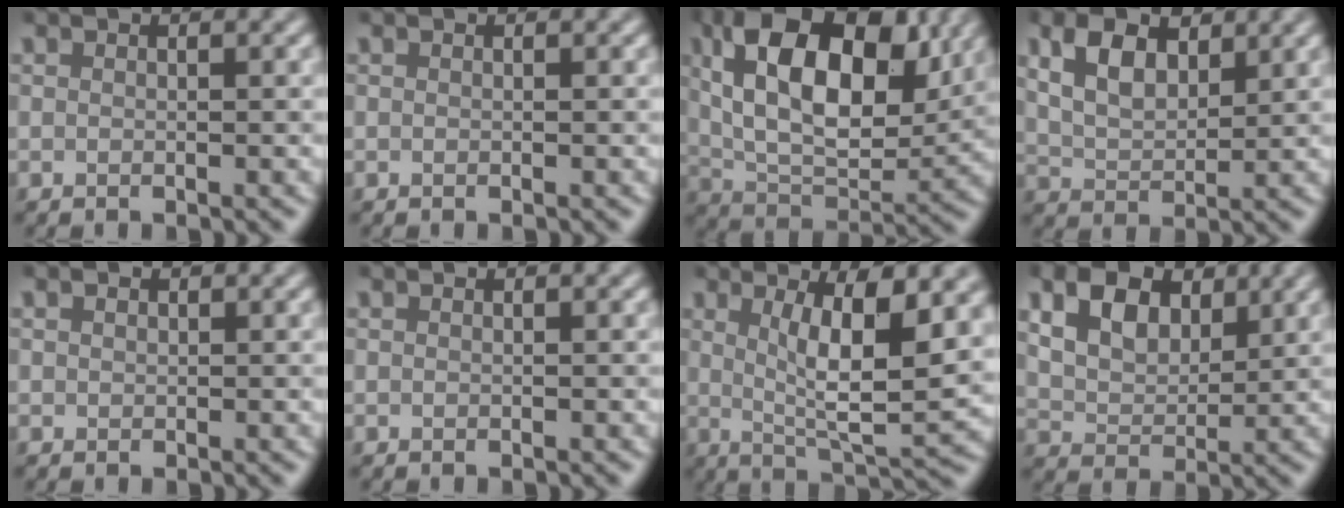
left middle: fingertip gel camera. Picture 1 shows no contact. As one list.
[{"total": 0.0}, {"total": 12.7, "force": [4.4, 6.7, 9.8], "torque": [-0.157, 0.012, 0.072]}, {"total": 4.7, "force": [2.2, 2.6, 3.2], "torque": [-0.070, 0.006, 0.041]}, {"total": 0.5, "force": [0.2, 0.5, 0.0], "torque": [0.002, -0.002, 0.002]}, {"total": 0.0}, {"total": 8.3, "force": [2.0, 2.2, 7.7], "torque": [-0.124, -0.011, 0.040]}, {"total": 5.7, "force": [2.7, 3.6, 3.5], "torque": [-0.077, 0.004, 0.044]}]